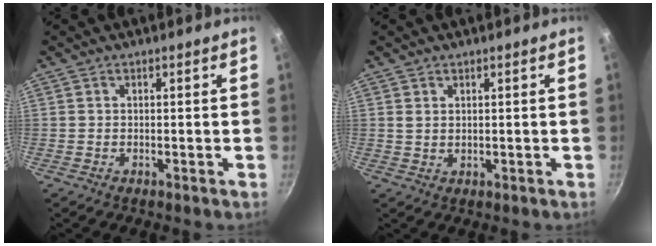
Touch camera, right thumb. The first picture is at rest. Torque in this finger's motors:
{"motor_torque": [-0.11, 0.63, 0.11, -0.01, 0.03]}